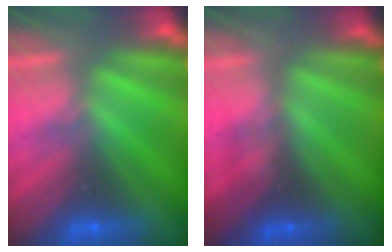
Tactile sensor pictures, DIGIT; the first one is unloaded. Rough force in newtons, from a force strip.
{"total": 2.0}